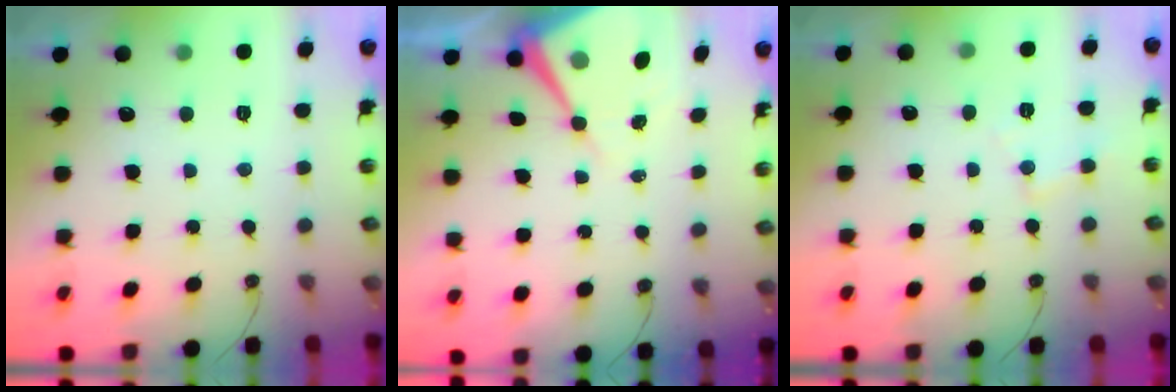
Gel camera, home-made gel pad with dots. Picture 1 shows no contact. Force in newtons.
{"total": 10.2, "press": 10.2, "slide": 1.0}
{"total": 5.8, "press": 5.8, "slide": 0.4}